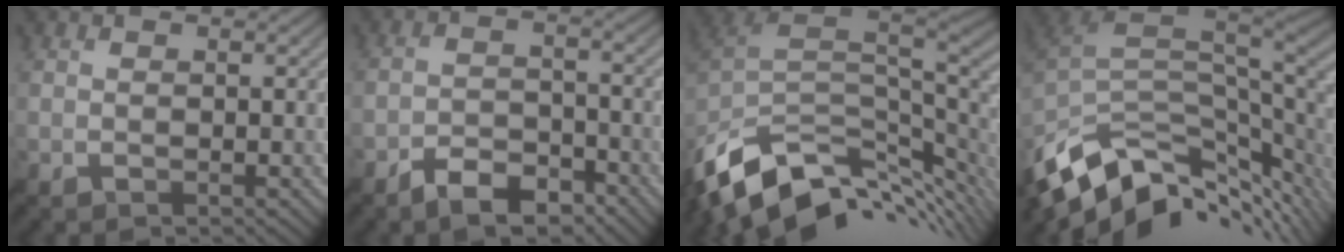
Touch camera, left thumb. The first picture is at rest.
{"total": 6.0, "force": [-4.7, 2.4, 2.8], "torque": [-0.048, -0.001, -0.088]}
{"total": 12.7, "force": [-4.8, 7.5, 9.1], "torque": [-0.195, -0.021, -0.076]}
{"total": 13.2, "force": [-5.0, 7.4, 9.7], "torque": [-0.203, -0.031, -0.075]}